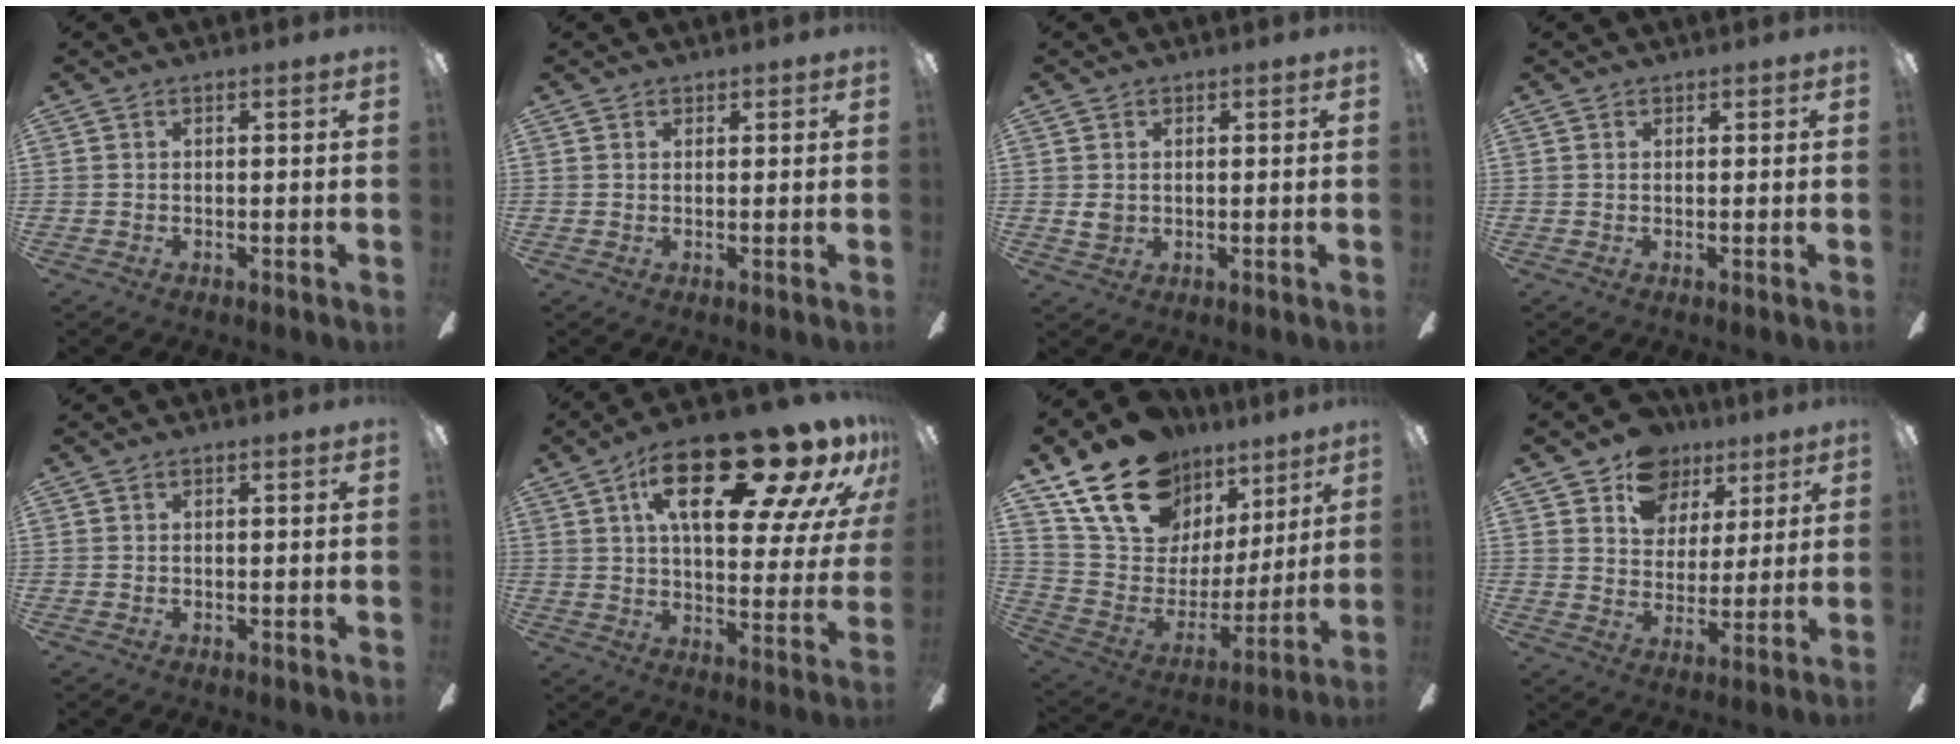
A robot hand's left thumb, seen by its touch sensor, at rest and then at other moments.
{"total": 0.8, "force": [0.7, 0.5, 0.1], "torque": [-0.002, 0.001, 0.013]}
{"total": 2.3, "force": [0.8, 1.9, 1.0], "torque": [-0.013, 0.001, 0.012]}
{"total": 0.6, "force": [0.5, 0.3, 0.1], "torque": [-0.002, 0.001, 0.009]}
{"total": 0.0}
{"total": 24.5, "force": [14.5, 8.9, 17.6], "torque": [-0.260, -0.077, 0.228]}
{"total": 21.7, "force": [15.0, 12.7, 9.2], "torque": [-0.175, -0.084, 0.282]}
{"total": 12.5, "force": [7.9, 9.0, 3.7], "torque": [-0.053, -0.043, 0.147]}